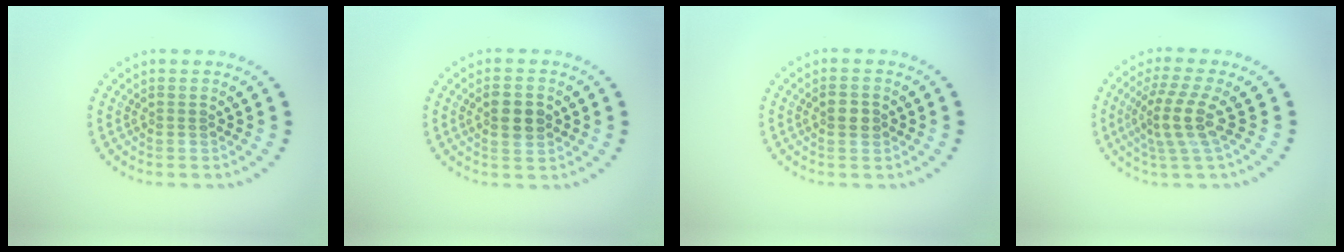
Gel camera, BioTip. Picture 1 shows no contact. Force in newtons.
{"total": 2.8, "press": 2.8, "slide": 0.2}
{"total": 2.1, "press": 2.1, "slide": 0.1}
{"total": 3.7, "press": 3.0, "slide": 2.2}